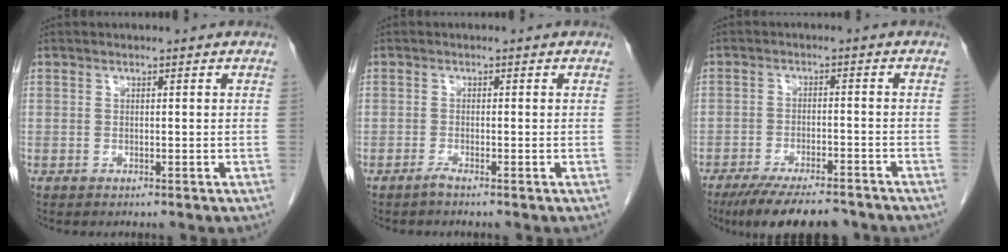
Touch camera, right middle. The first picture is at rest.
{"total": 1.0, "force": [-0.8, -0.2, 0.5], "torque": [-0.009, 0.000, -0.016]}
{"total": 12.1, "force": [-10.2, 2.4, 6.1], "torque": [-0.093, -0.014, -0.153]}